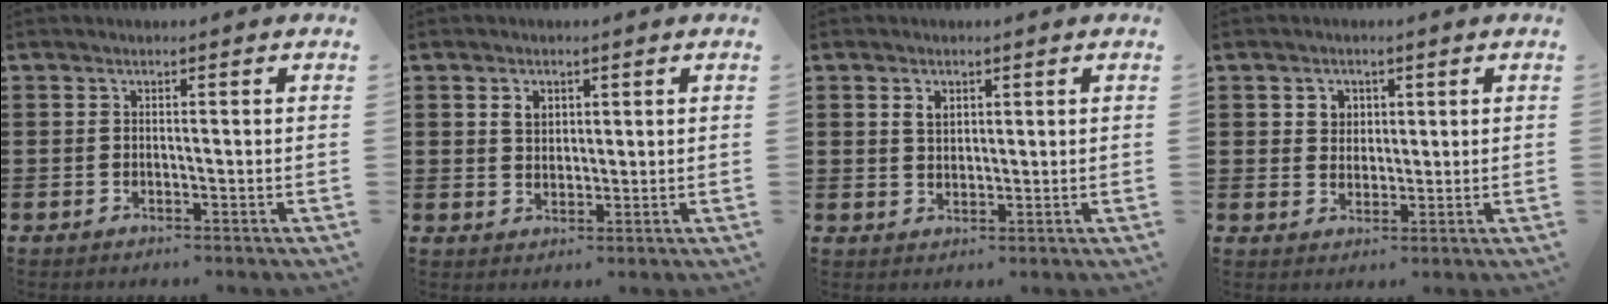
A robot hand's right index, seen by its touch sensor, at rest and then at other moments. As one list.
[{"total": 2.5, "force": [1.1, 1.9, 1.2], "torque": [-0.030, 0.007, 0.021]}, {"total": 2.2, "force": [1.1, 1.5, 1.2], "torque": [-0.029, 0.007, 0.020]}, {"total": 2.8, "force": [1.2, 2.5, 0.5], "torque": [-0.022, 0.012, 0.020]}]